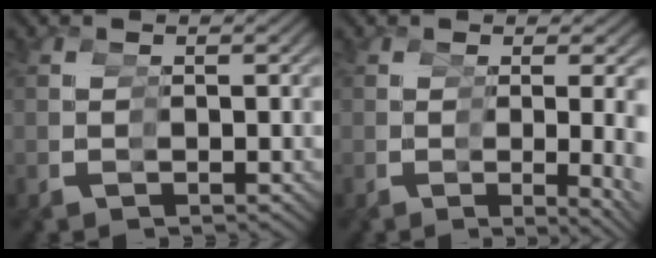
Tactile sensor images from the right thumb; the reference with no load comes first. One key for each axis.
{"total": 3.7, "fx": -0.5, "fy": 0.5, "fz": 3.7, "tx": -0.049, "ty": -0.006, "tz": -0.003}